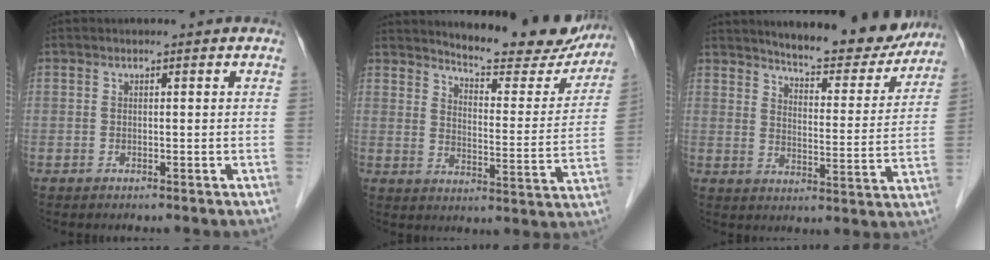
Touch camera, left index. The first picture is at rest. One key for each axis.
{"total": 17.7, "fx": 16.3, "fy": 3.8, "fz": 5.9, "tx": -0.062, "ty": -0.049, "tz": 0.198}
{"total": 16.6, "fx": 15.1, "fy": 3.4, "fz": 6.0, "tx": -0.065, "ty": -0.031, "tz": 0.192}